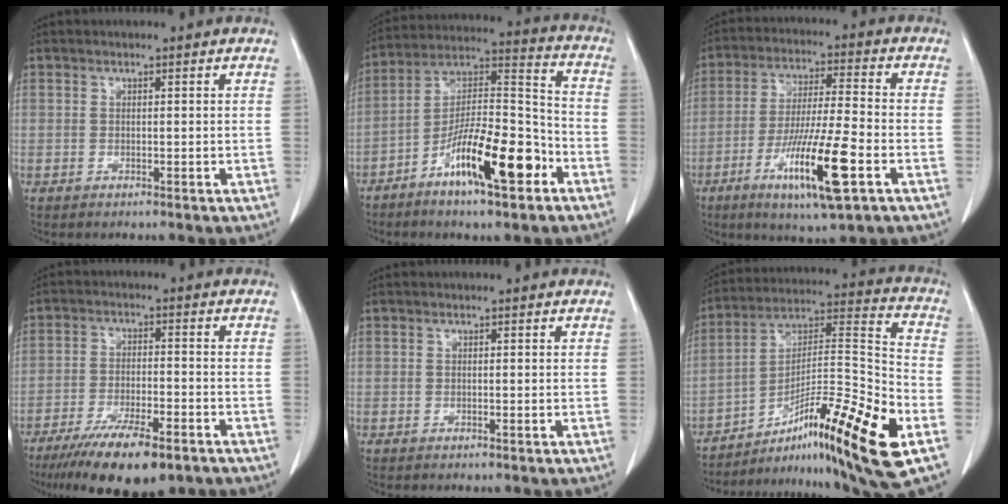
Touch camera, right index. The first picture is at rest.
{"total": 15.9, "force": [-7.9, 3.6, 13.4], "torque": [-0.227, 0.012, -0.131]}
{"total": 14.2, "force": [-5.9, 0.9, 12.9], "torque": [-0.239, -0.022, -0.100]}
{"total": 13.0, "force": [-9.0, 3.1, 8.8], "torque": [-0.146, -0.026, -0.145]}
{"total": 0.0}
{"total": 22.8, "force": [-11.9, 1.0, 19.5], "torque": [-0.285, 0.002, -0.187]}